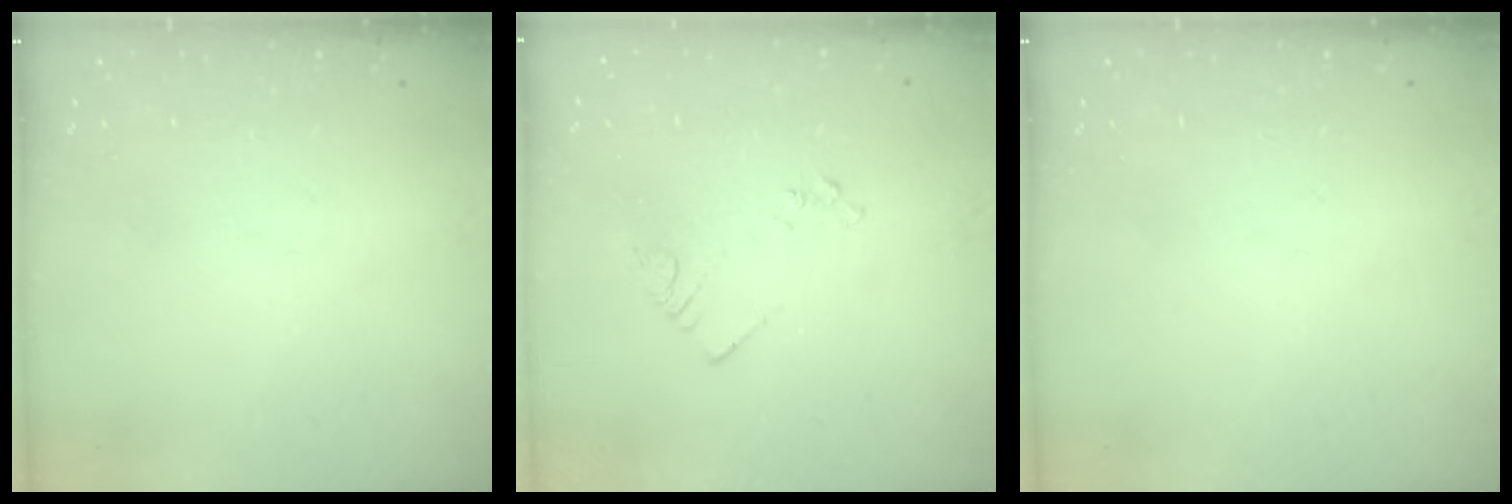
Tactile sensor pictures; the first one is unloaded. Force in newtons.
{"total": 3.6, "press": 3.6, "slide": 0.6}
{"total": 0.0}